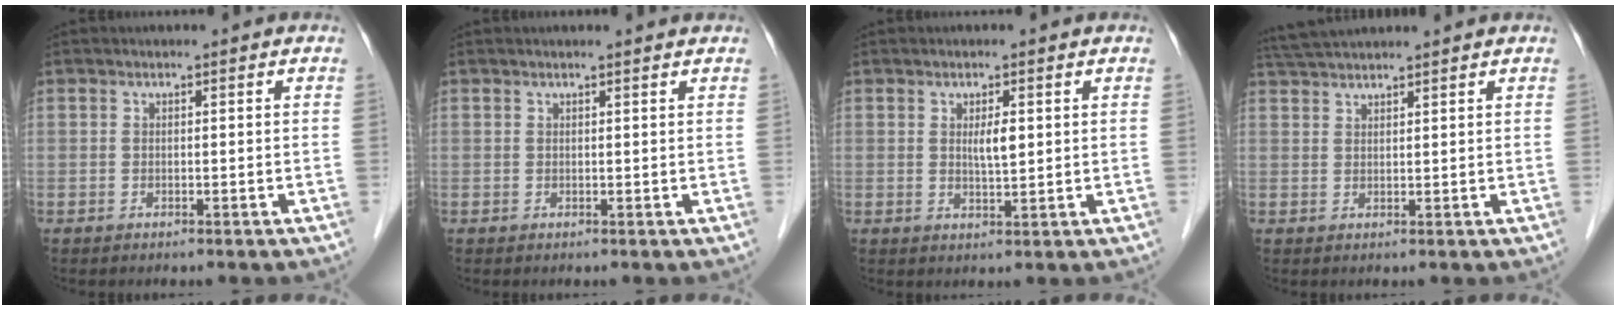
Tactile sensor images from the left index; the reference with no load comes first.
{"total": 1.9, "force": [1.8, -0.2, 0.6], "torque": [-0.012, 0.006, 0.021]}
{"total": 2.6, "force": [0.8, 0.5, 2.5], "torque": [-0.046, -0.002, 0.014]}
{"total": 5.8, "force": [5.4, -0.3, 2.0], "torque": [-0.038, 0.037, 0.096]}